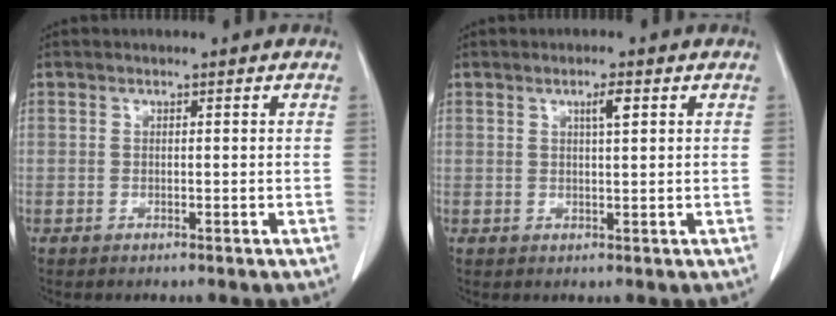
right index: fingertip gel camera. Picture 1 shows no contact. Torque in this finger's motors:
{"motor_torque": [0.19, 0.10, 0.04, 0.01]}